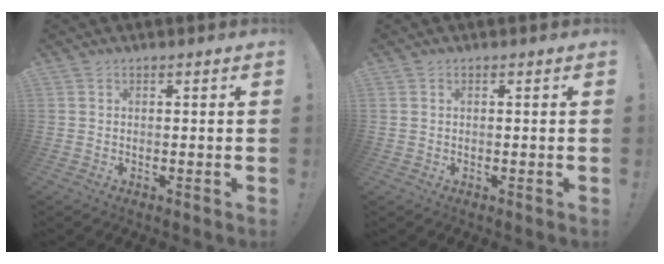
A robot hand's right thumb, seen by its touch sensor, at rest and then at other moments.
{"total": 0.5, "force": [0.2, 0.3, 0.3], "torque": [-0.012, 0.004, 0.004]}